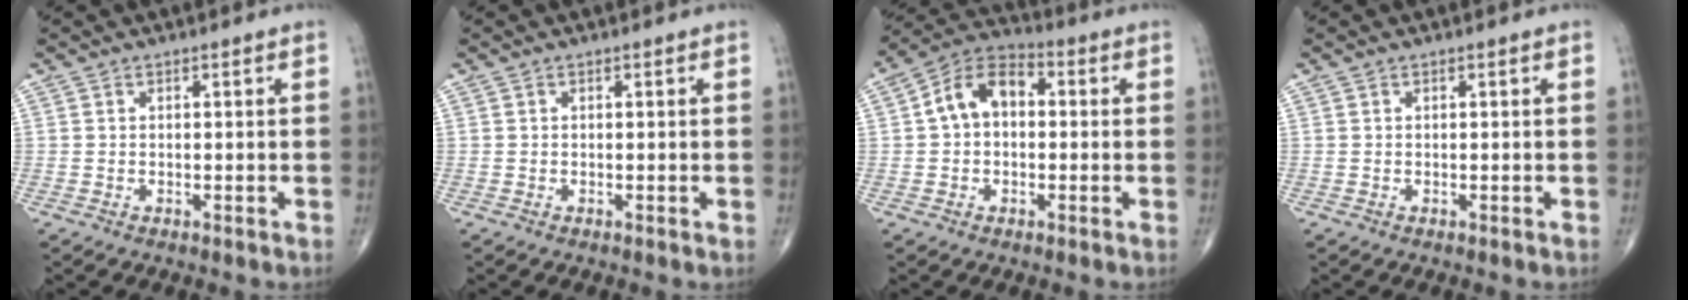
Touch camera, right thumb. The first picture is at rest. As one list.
[{"total": 0.0}, {"total": 9.9, "force": [0.9, 6.7, 7.2], "torque": [-0.112, 0.034, 0.002]}, {"total": 0.0}]